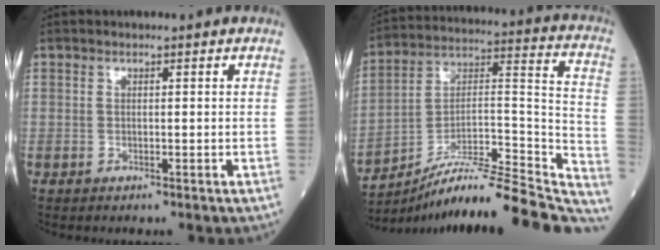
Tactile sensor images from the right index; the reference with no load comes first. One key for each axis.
{"total": 26.5, "fx": -23.9, "fy": 1.3, "fz": 11.5, "tx": -0.117, "ty": 0.021, "tz": -0.357}